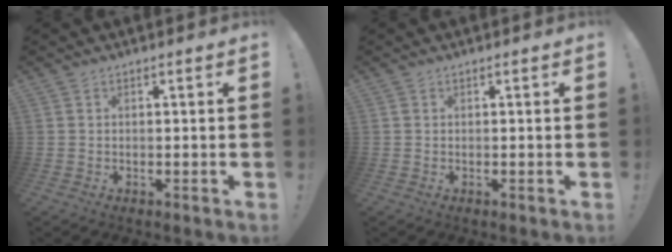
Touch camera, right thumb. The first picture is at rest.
{"total": 0.0}